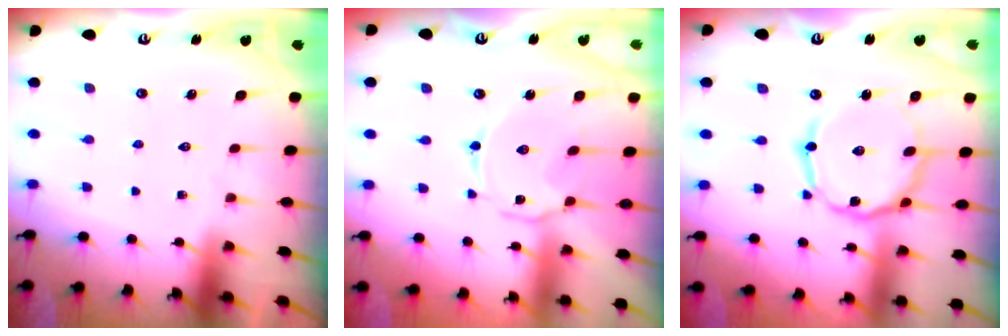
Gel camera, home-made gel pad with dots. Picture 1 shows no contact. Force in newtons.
{"total": 3.3, "press": 3.3, "slide": 0.2}
{"total": 12.0, "press": 12.0, "slide": 0.7}